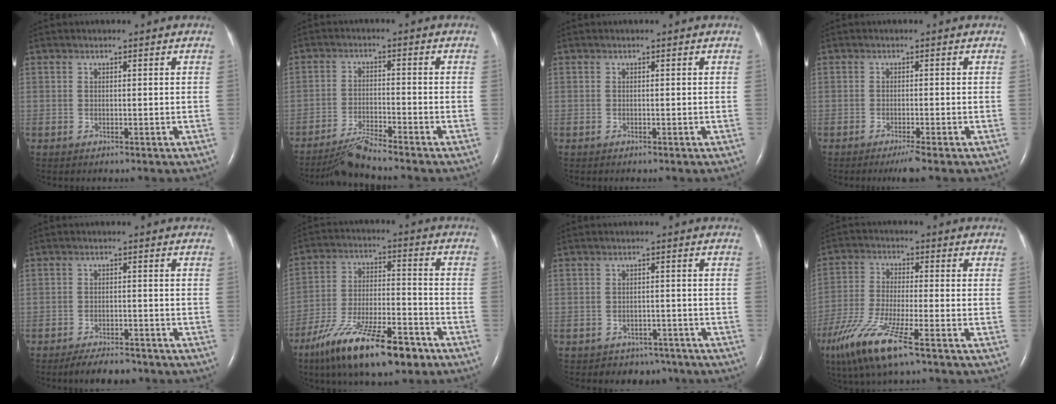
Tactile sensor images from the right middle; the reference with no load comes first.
{"total": 5.3, "force": [-4.8, -1.3, 1.6], "torque": [-0.036, -0.023, -0.091]}
{"total": 0.0}
{"total": 2.4, "force": [-1.8, -0.5, 1.5], "torque": [-0.027, -0.005, -0.031]}
{"total": 5.1, "force": [-4.4, 1.5, 2.0], "torque": [-0.036, -0.007, -0.070]}
{"total": 17.5, "force": [-11.7, 4.2, 12.3], "torque": [-0.217, -0.017, -0.205]}
{"total": 5.0, "force": [-4.0, 2.9, -0.2], "torque": [0.007, 0.017, -0.050]}
{"total": 11.3, "force": [-6.8, 0.8, 9.0], "torque": [-0.196, -0.034, -0.129]}